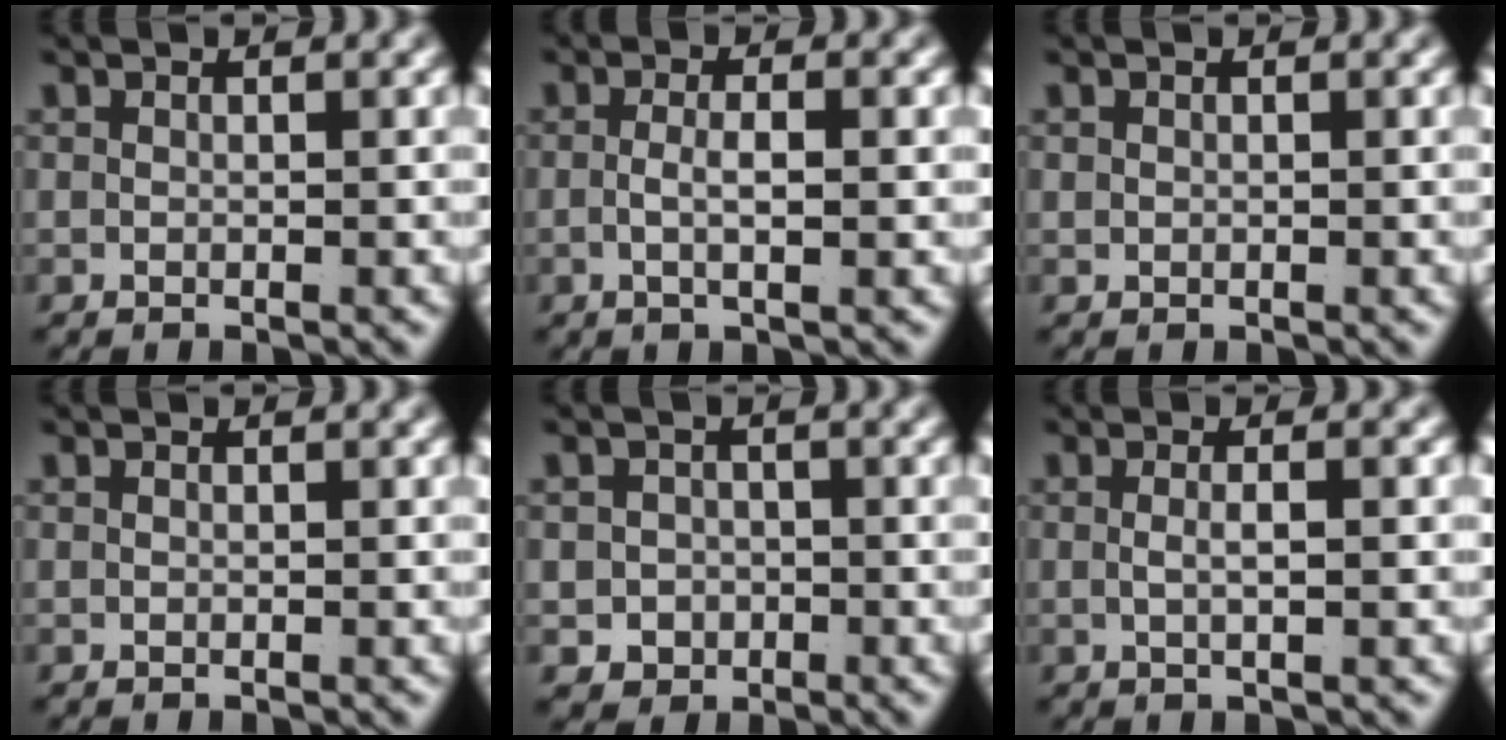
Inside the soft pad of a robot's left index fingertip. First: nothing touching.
{"total": 2.3, "force": [-0.6, -0.1, 2.2], "torque": [-0.047, -0.007, -0.005]}
{"total": 0.0}
{"total": 0.0}
{"total": 4.3, "force": [-1.5, 3.9, 1.1], "torque": [-0.019, -0.022, -0.022]}
{"total": 1.9, "force": [-0.3, -0.3, 1.8], "torque": [-0.036, -0.009, 0.003]}